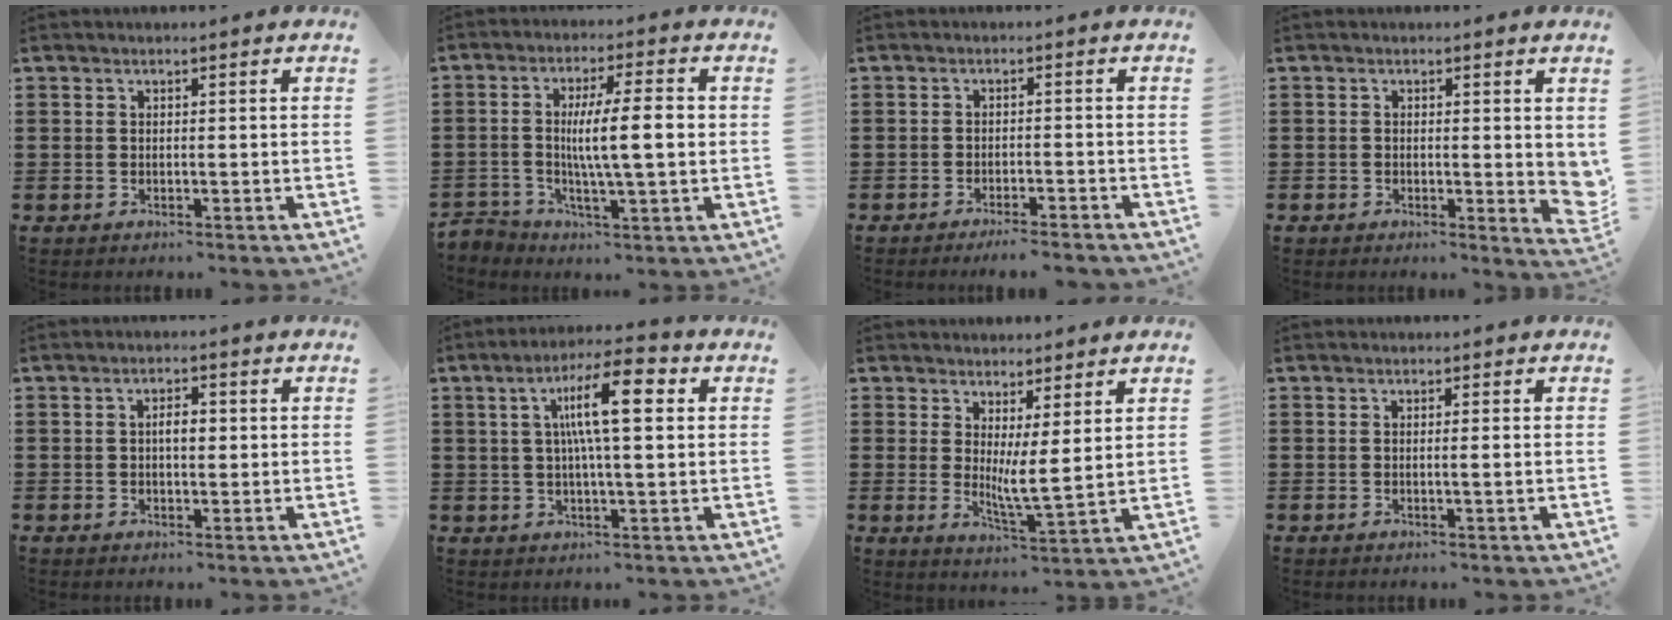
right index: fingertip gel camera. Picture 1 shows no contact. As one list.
[{"total": 9.2, "force": [0.1, 2.1, 8.9], "torque": [-0.151, 0.006, -0.001]}, {"total": 2.3, "force": [-2.1, -0.2, 0.8], "torque": [-0.015, -0.002, -0.041]}, {"total": 2.3, "force": [-0.3, 1.3, 1.8], "torque": [-0.025, 0.000, -0.007]}, {"total": 2.6, "force": [0.1, 1.0, 2.4], "torque": [-0.046, 0.003, 0.001]}, {"total": 10.7, "force": [2.8, 2.1, 10.1], "torque": [-0.191, 0.006, 0.041]}, {"total": 4.4, "force": [1.7, 0.3, 4.1], "torque": [-0.075, -0.018, 0.030]}, {"total": 1.1, "force": [0.0, -0.4, 1.0], "torque": [-0.017, -0.006, -0.002]}]